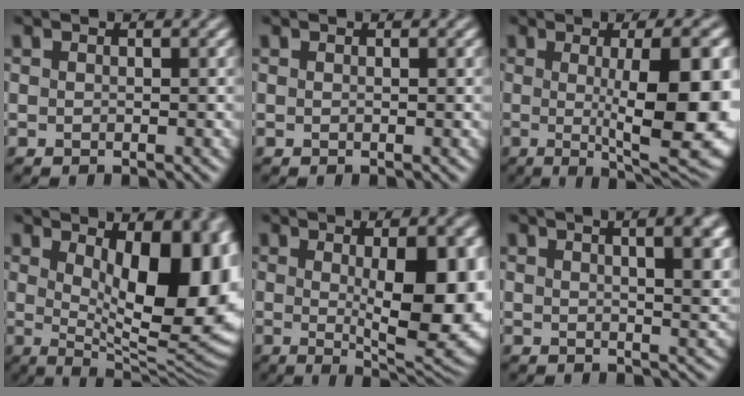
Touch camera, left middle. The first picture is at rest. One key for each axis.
{"total": 0.0}
{"total": 13.0, "fx": -0.2, "fy": 3.4, "fz": 12.5, "tx": -0.151, "ty": -0.006, "tz": -0.002}
{"total": 14.0, "fx": 2.1, "fy": 5.3, "fz": 12.8, "tx": -0.137, "ty": 0.003, "tz": 0.030}
{"total": 11.9, "fx": 0.3, "fy": 3.6, "fz": 11.4, "tx": -0.133, "ty": -0.008, "tz": 0.011}
{"total": 9.2, "fx": 3.7, "fy": 3.9, "fz": 7.5, "tx": -0.039, "ty": 0.044, "tz": 0.026}